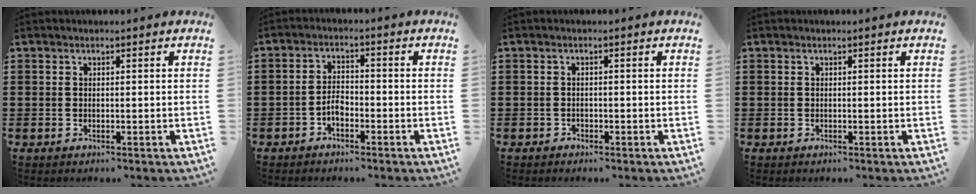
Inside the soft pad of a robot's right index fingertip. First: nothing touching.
{"total": 2.8, "force": [-1.5, 1.5, 1.8], "torque": [-0.043, 0.004, -0.033]}
{"total": 0.7, "force": [-0.6, 0.4, 0.1], "torque": [-0.004, 0.002, -0.015]}
{"total": 0.0}